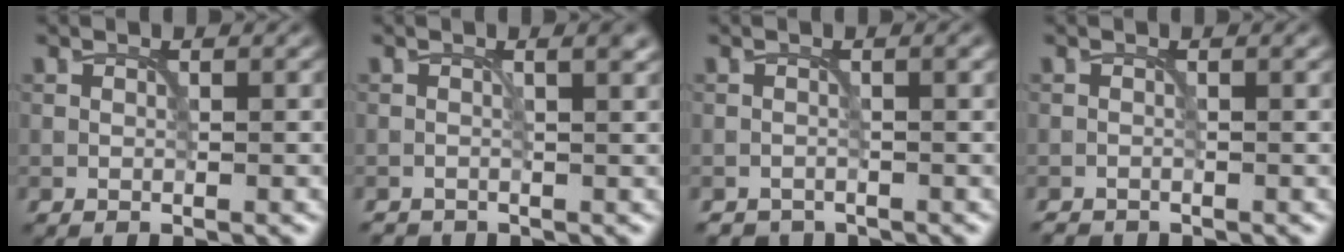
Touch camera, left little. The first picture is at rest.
{"total": 1.1, "force": [-0.3, 0.5, 1.0], "torque": [-0.010, -0.004, -0.005]}
{"total": 1.3, "force": [-1.2, 0.4, 0.3], "torque": [-0.002, -0.004, -0.021]}
{"total": 1.1, "force": [-1.0, 0.3, 0.1], "torque": [-0.002, -0.005, -0.019]}